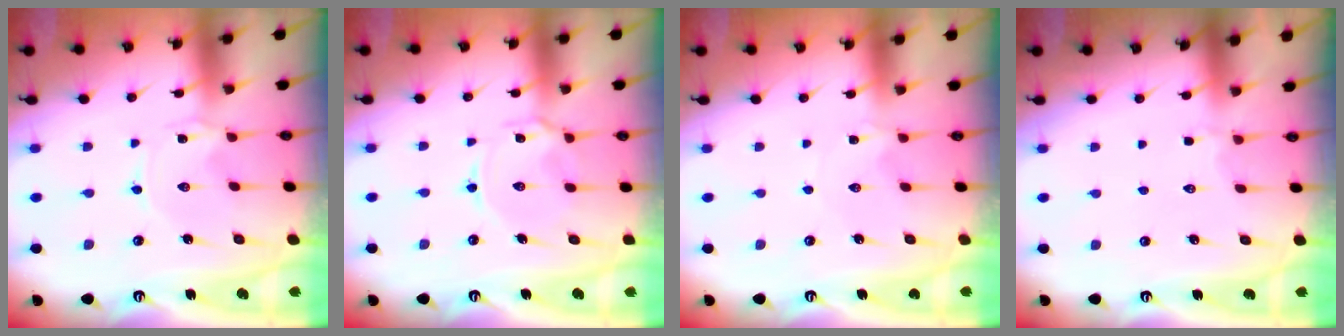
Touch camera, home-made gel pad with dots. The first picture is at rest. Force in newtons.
{"total": 4.9, "press": 4.9, "slide": 0.4}
{"total": 0.6, "press": 0.6, "slide": 0.3}
{"total": 3.0, "press": 2.6, "slide": 1.5}